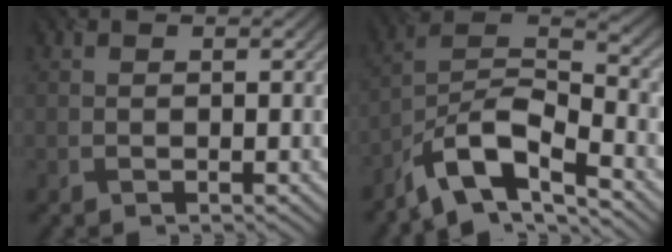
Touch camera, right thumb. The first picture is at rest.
{"total": 11.5, "force": [-8.2, 3.6, 7.1], "torque": [-0.129, 0.003, -0.168]}